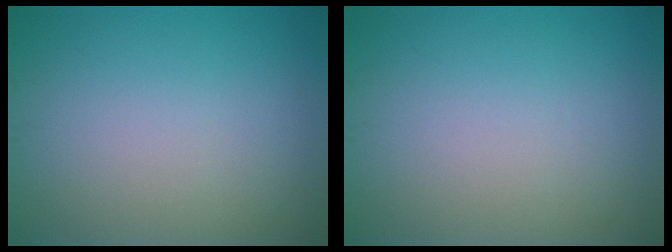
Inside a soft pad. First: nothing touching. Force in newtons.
{"total": 0.0}